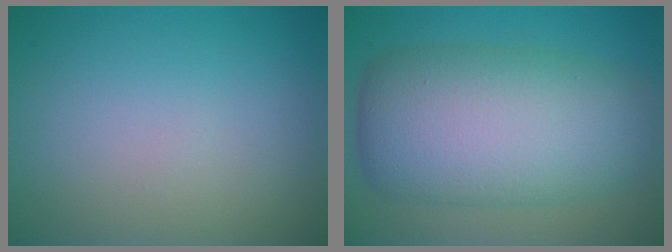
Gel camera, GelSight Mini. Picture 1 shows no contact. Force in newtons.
{"total": 10.7, "press": 10.7, "slide": 0.4}